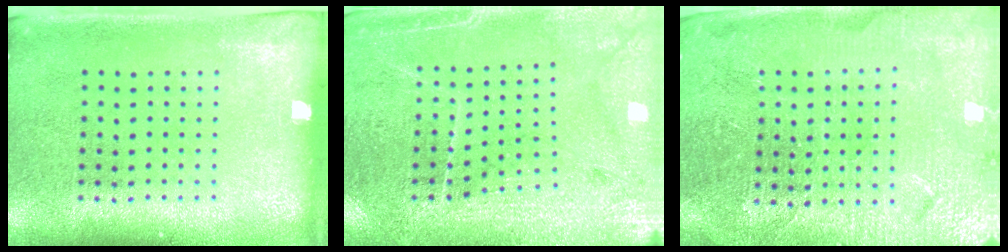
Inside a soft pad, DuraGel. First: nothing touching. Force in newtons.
{"total": 3.0, "press": 2.9, "slide": 0.4}
{"total": 4.4, "press": 4.2, "slide": 1.4}